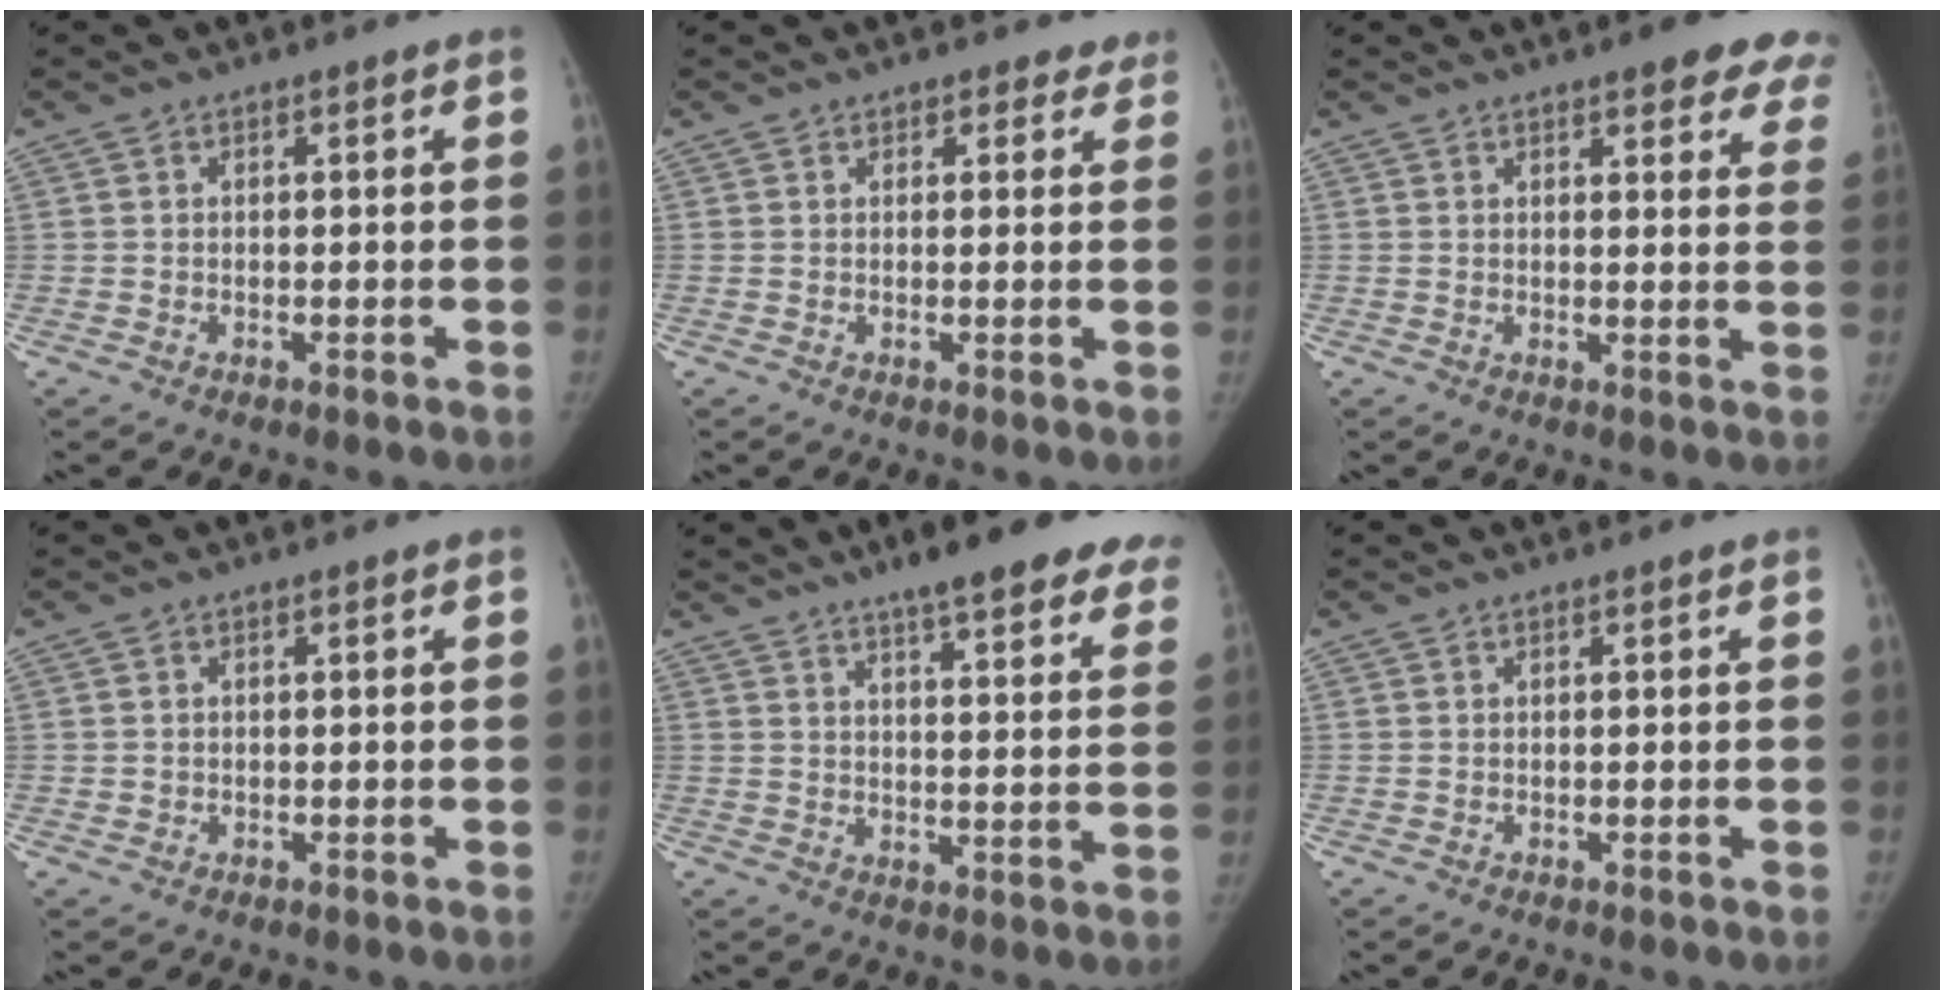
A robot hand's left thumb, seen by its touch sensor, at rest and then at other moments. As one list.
[{"total": 2.8, "force": [2.1, 1.8, 0.4], "torque": [0.033, -0.006, 0.016]}, {"total": 10.5, "force": [7.5, 3.4, 6.5], "torque": [-0.037, -0.026, 0.076]}, {"total": 1.0, "force": [-0.1, 1.0, 0.2], "torque": [0.002, 0.002, 0.001]}, {"total": 19.6, "force": [14.7, 4.5, 12.2], "torque": [-0.131, -0.041, 0.178]}, {"total": 0.0}]